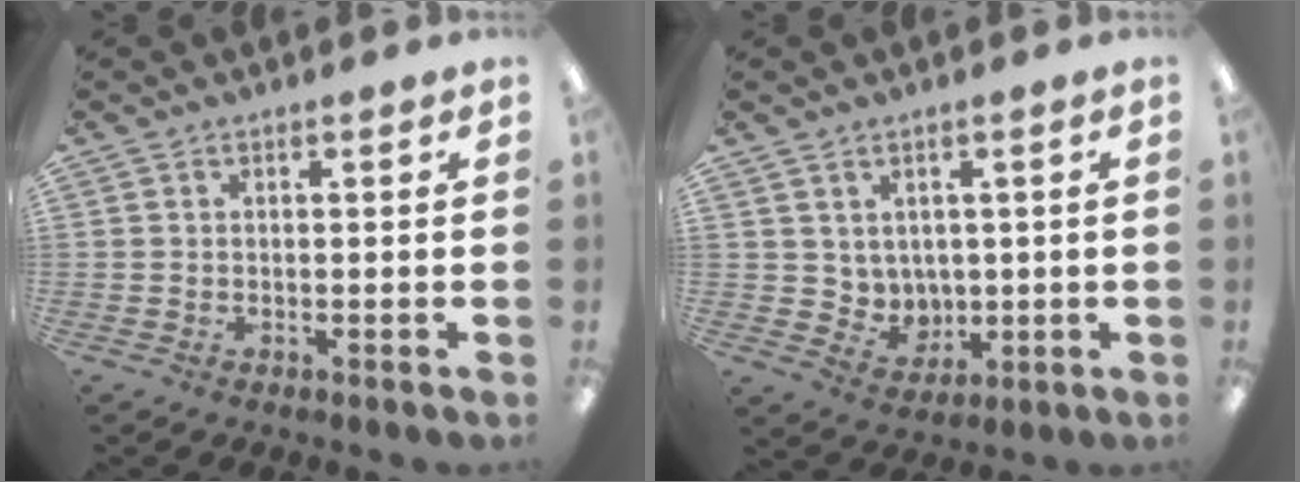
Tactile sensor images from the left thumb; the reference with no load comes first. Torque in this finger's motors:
{"motor_torque": [-0.07, 0.10, 0.25, -0.39, 0.01]}